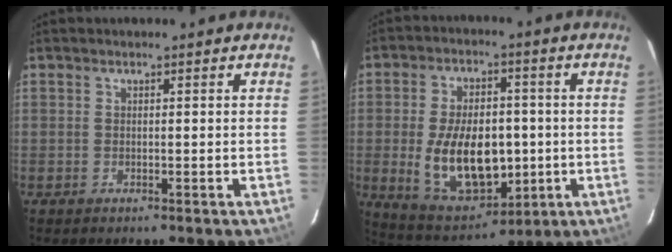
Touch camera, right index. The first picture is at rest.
{"total": 17.0, "force": [-2.1, 10.2, 13.5], "torque": [-0.262, -0.007, -0.009]}